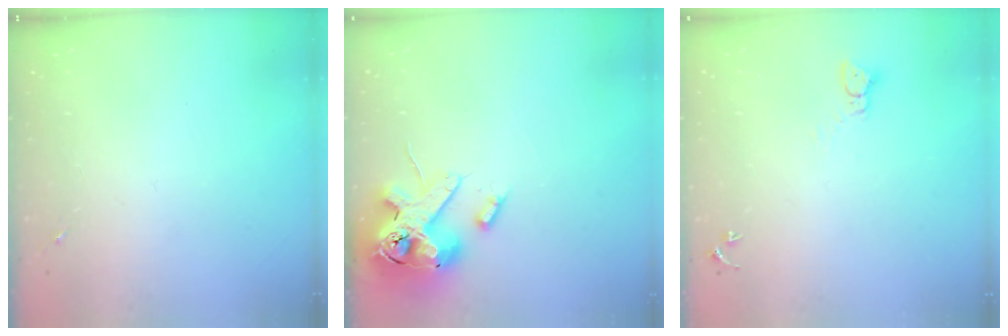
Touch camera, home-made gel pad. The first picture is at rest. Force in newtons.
{"total": 15.9, "press": 15.7, "slide": 2.7}
{"total": 2.3, "press": 2.3, "slide": 0.3}